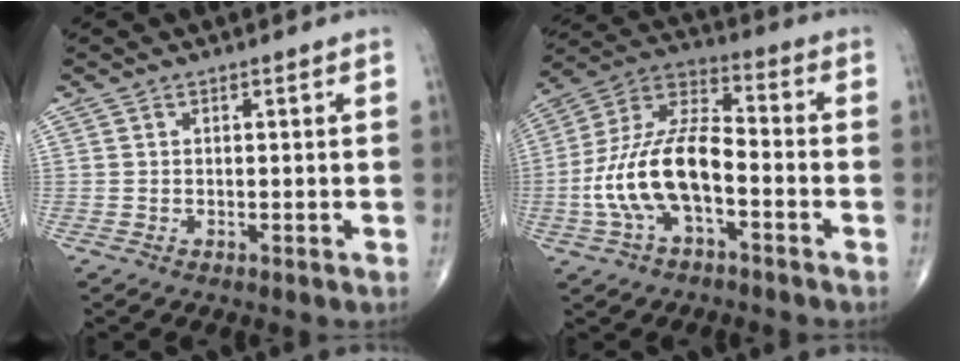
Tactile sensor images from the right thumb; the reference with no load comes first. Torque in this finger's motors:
{"motor_torque": [0.46, 0.37, 1.55, -0.49, 0.18]}